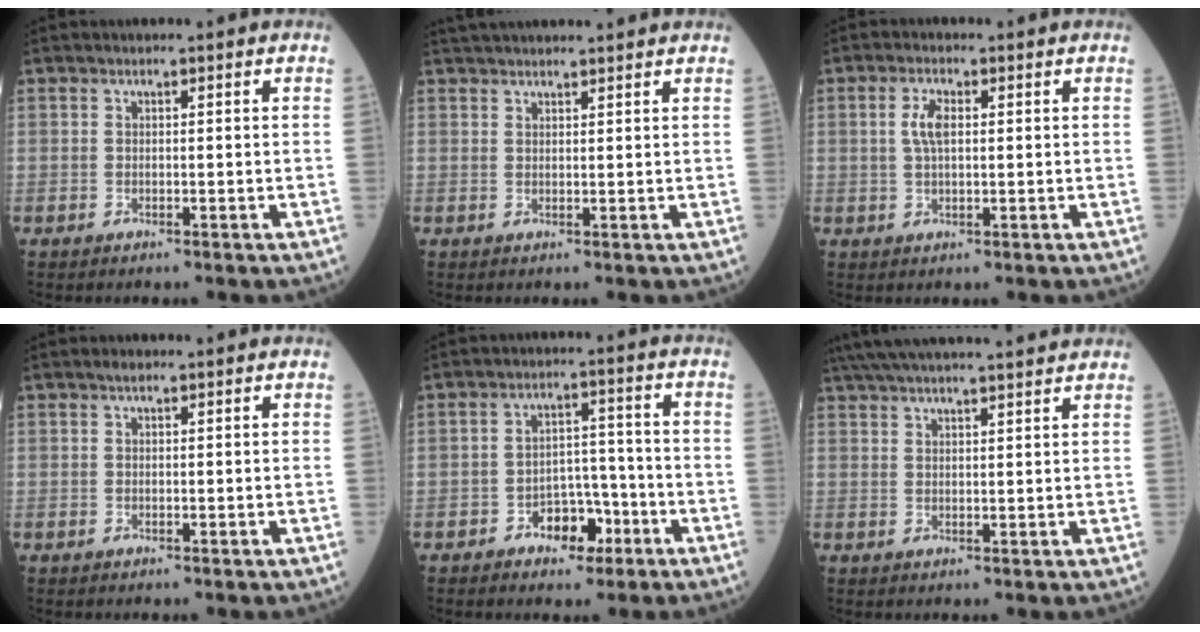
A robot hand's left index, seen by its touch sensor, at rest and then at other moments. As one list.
[{"total": 7.6, "force": [7.1, 0.5, 2.8], "torque": [-0.042, 0.037, 0.099]}, {"total": 3.4, "force": [0.6, 1.2, 3.1], "torque": [-0.070, 0.007, 0.011]}, {"total": 0.7, "force": [0.4, 0.2, 0.4], "torque": [-0.011, 0.005, 0.006]}, {"total": 6.1, "force": [-3.5, 3.6, 3.5], "torque": [-0.053, 0.020, -0.056]}, {"total": 16.5, "force": [14.8, 0.9, 7.3], "torque": [-0.131, 0.043, 0.216]}]